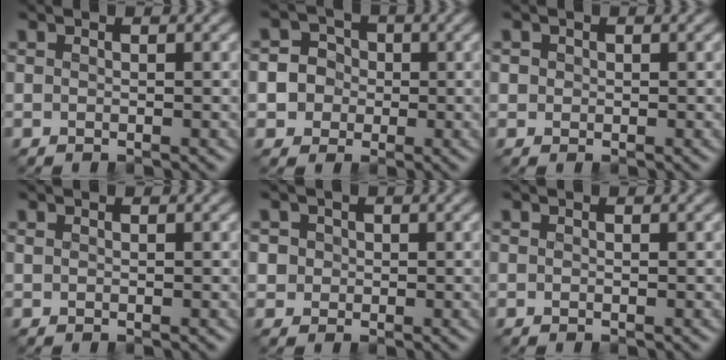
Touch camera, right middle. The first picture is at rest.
{"total": 5.2, "force": [-0.3, 4.9, 1.6], "torque": [-0.006, 0.024, -0.029]}
{"total": 0.8, "force": [0.1, 0.7, 0.1], "torque": [0.002, -0.002, 0.001]}
{"total": 0.0}
{"total": 2.2, "force": [0.6, 2.0, 0.7], "torque": [-0.008, 0.008, 0.013]}
{"total": 0.0}